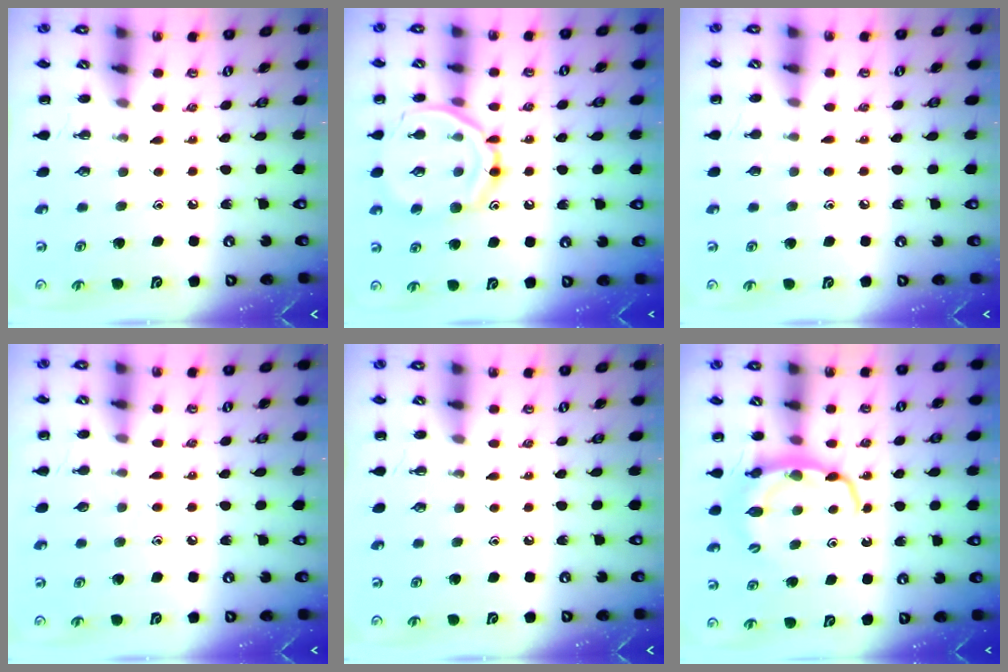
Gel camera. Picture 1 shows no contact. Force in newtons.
{"total": 16.0, "press": 15.9, "slide": 1.3}
{"total": 4.3, "press": 3.9, "slide": 1.8}
{"total": 2.5, "press": 2.3, "slide": 0.9}
{"total": 0.0}
{"total": 6.1, "press": 6.1, "slide": 0.5}